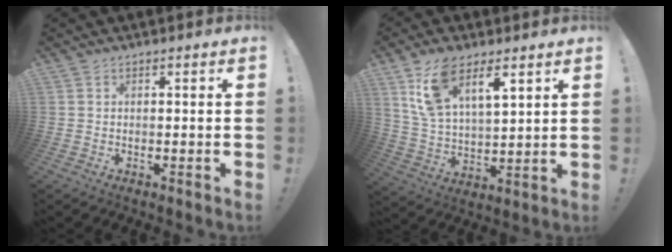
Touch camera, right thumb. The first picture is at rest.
{"total": 13.3, "force": [8.3, 5.9, 8.6], "torque": [-0.157, -0.034, 0.153]}